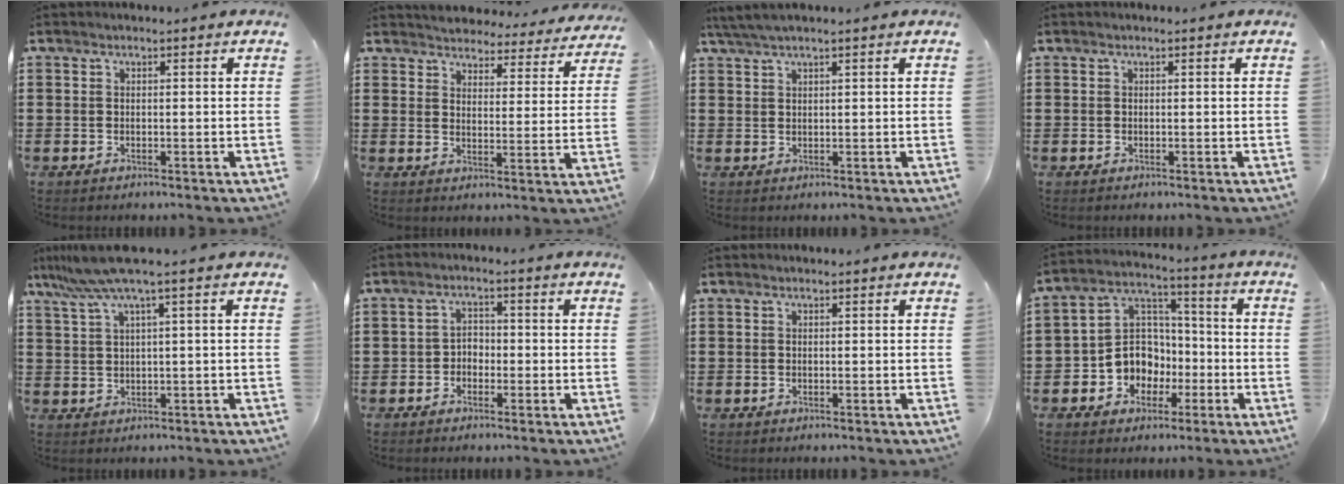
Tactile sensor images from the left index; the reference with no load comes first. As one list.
[{"total": 4.1, "force": [4.1, 0.3, -0.2], "torque": [-0.022, -0.031, 0.069]}, {"total": 2.1, "force": [1.4, 0.0, 1.5], "torque": [-0.030, 0.001, 0.026]}, {"total": 0.0}, {"total": 5.5, "force": [2.6, -0.5, 4.8], "torque": [-0.114, -0.016, 0.041]}, {"total": 2.3, "force": [-1.5, 1.6, 0.7], "torque": [-0.018, 0.009, -0.035]}, {"total": 0.0}, {"total": 8.3, "force": [-2.9, 7.6, 1.8], "torque": [-0.069, 0.013, -0.055]}]